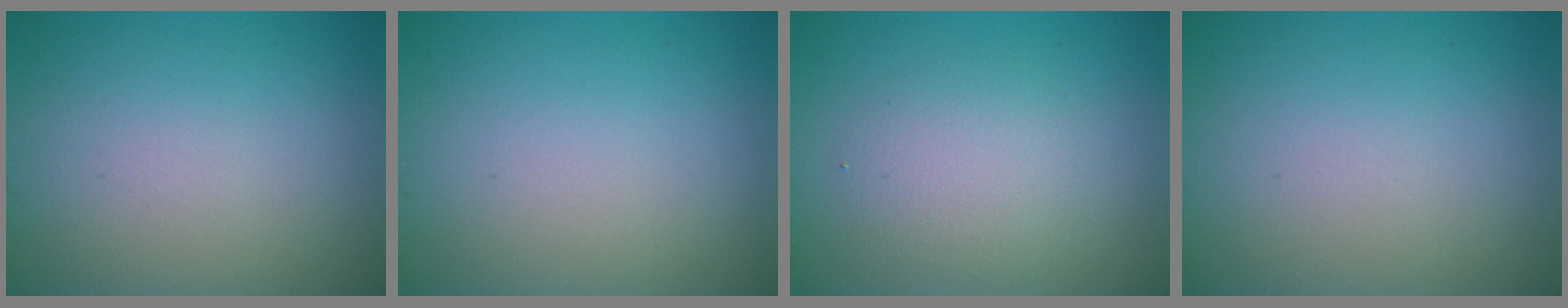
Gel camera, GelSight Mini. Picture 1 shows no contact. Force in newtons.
{"total": 0.0}
{"total": 2.9, "press": 2.9, "slide": 0.3}
{"total": 0.0}